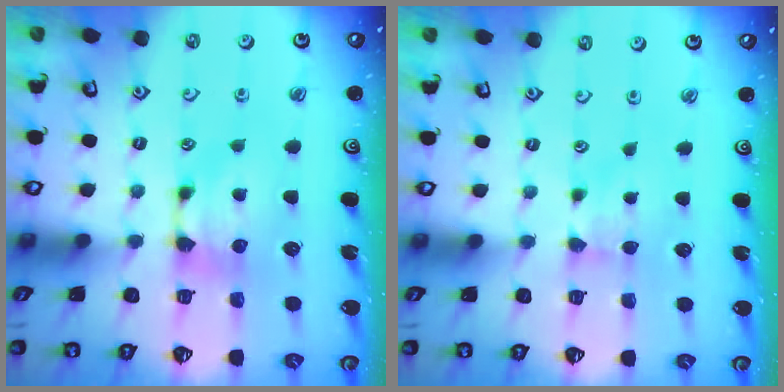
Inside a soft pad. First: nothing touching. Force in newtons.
{"total": 2.4, "press": 2.3, "slide": 0.5}